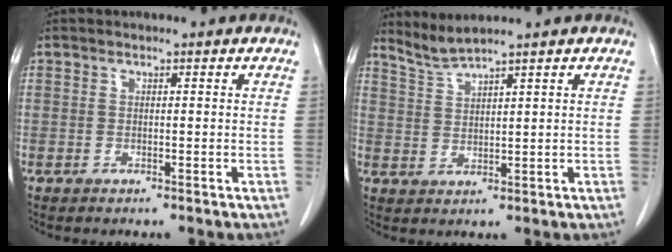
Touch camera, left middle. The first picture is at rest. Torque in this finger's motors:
{"motor_torque": [0.02, -0.49, -0.09, 0.00]}